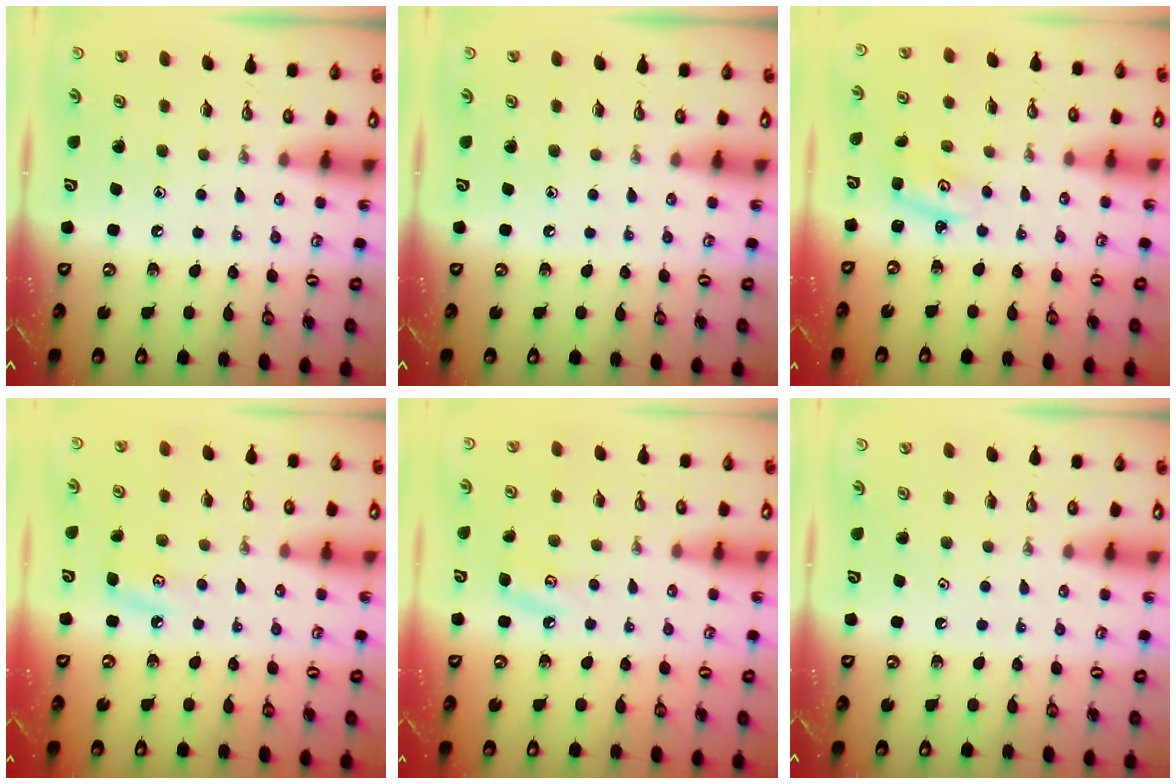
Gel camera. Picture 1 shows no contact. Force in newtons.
{"total": 0.0}
{"total": 2.4, "press": 2.4, "slide": 0.1}
{"total": 5.4, "press": 5.4, "slide": 0.5}
{"total": 5.4, "press": 5.4, "slide": 0.5}
{"total": 0.9, "press": 0.7, "slide": 0.5}